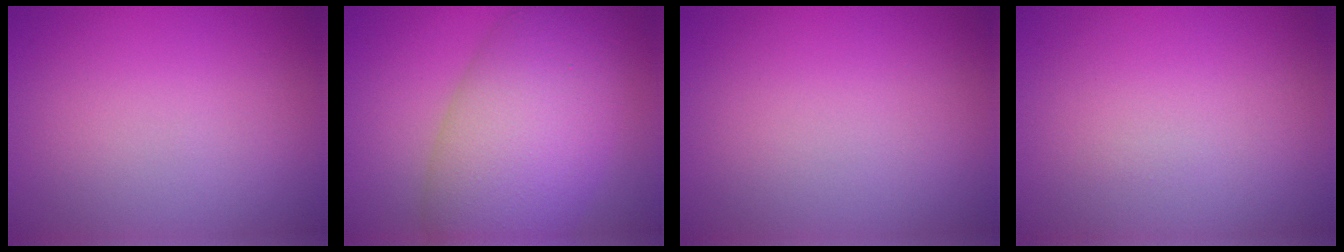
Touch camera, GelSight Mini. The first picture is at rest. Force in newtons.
{"total": 10.8, "press": 10.8, "slide": 0.3}
{"total": 0.0}
{"total": 0.0}